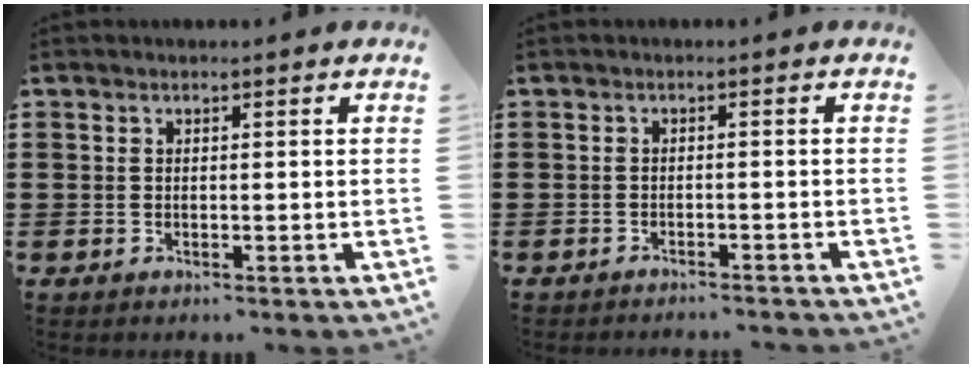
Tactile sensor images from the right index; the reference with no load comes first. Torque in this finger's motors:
{"motor_torque": [0.41, 0.48, -0.04, -0.03]}